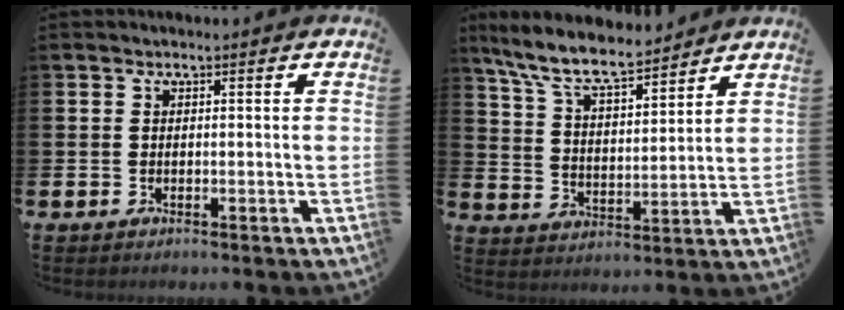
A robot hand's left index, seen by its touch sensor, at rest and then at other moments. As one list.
[{"total": 9.1, "force": [8.2, 1.9, 3.6], "torque": [-0.106, -0.043, 0.149]}]